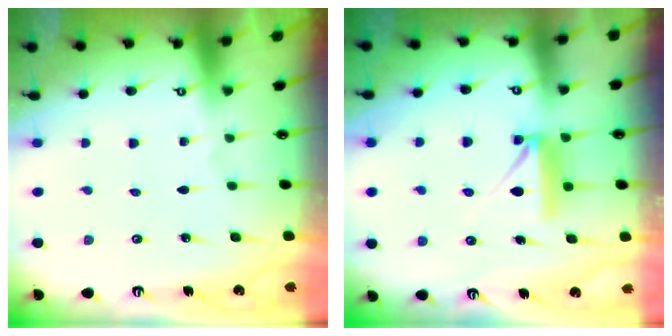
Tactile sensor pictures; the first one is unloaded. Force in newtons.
{"total": 8.0, "press": 8.0, "slide": 0.4}